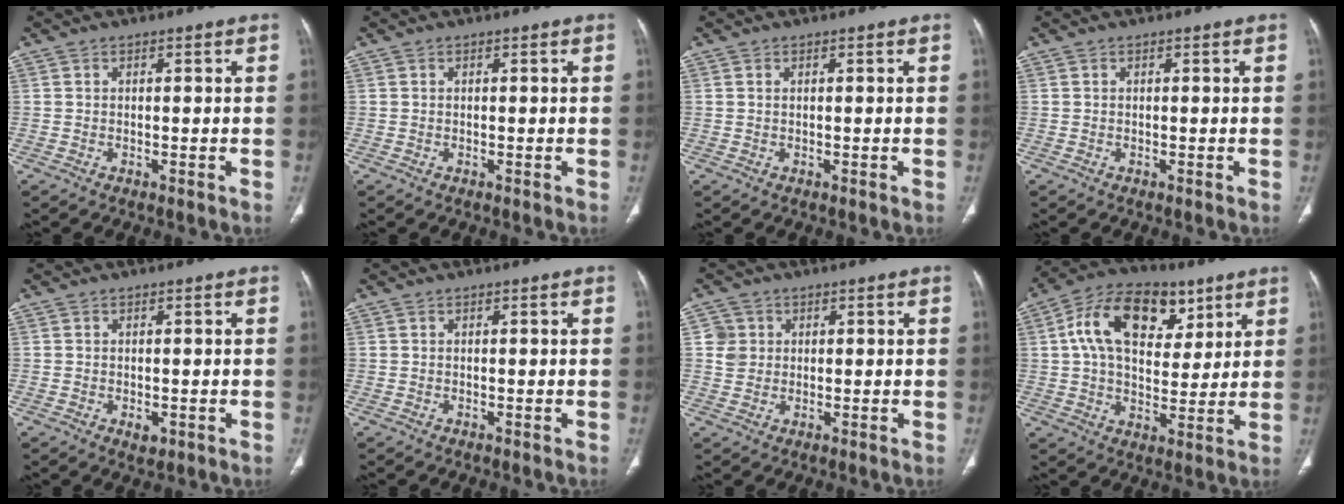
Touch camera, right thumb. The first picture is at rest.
{"total": 0.0}
{"total": 0.0}
{"total": 0.0}
{"total": 1.8, "force": [-0.5, 1.2, 1.2], "torque": [-0.014, -0.002, -0.004]}
{"total": 0.0}
{"total": 3.6, "force": [0.9, 3.4, 0.8], "torque": [0.005, -0.001, 0.014]}
{"total": 17.6, "force": [6.7, 11.0, 12.0], "torque": [-0.176, -0.003, 0.108]}